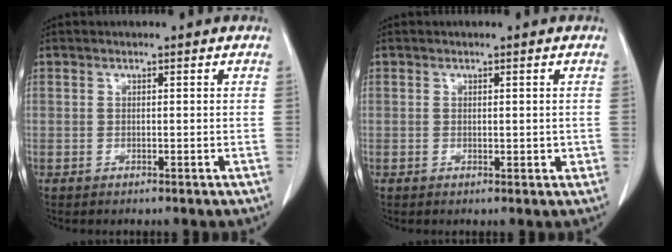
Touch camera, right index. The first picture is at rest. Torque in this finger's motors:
{"motor_torque": [-0.11, 0.18, 0.00, 0.00]}